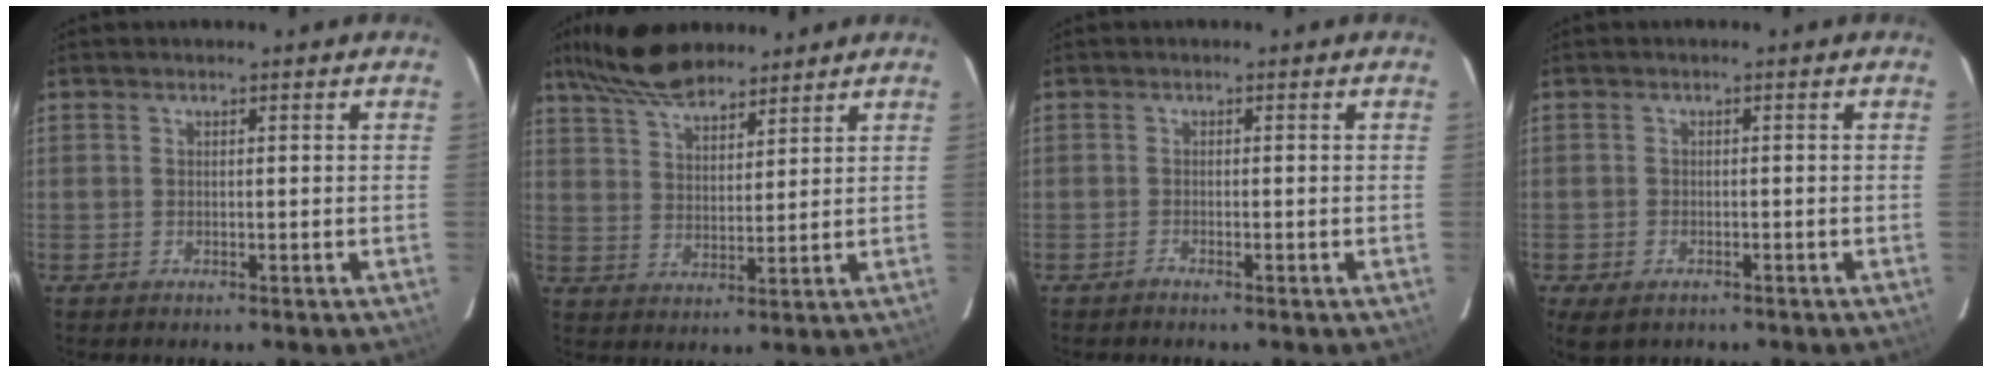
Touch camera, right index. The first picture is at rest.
{"total": 11.5, "force": [9.3, 3.9, 5.6], "torque": [-0.114, 0.030, 0.172]}
{"total": 0.7, "force": [-0.6, -0.1, 0.1], "torque": [-0.004, 0.000, -0.015]}
{"total": 4.2, "force": [-2.5, 2.7, 2.0], "torque": [-0.048, -0.013, -0.040]}